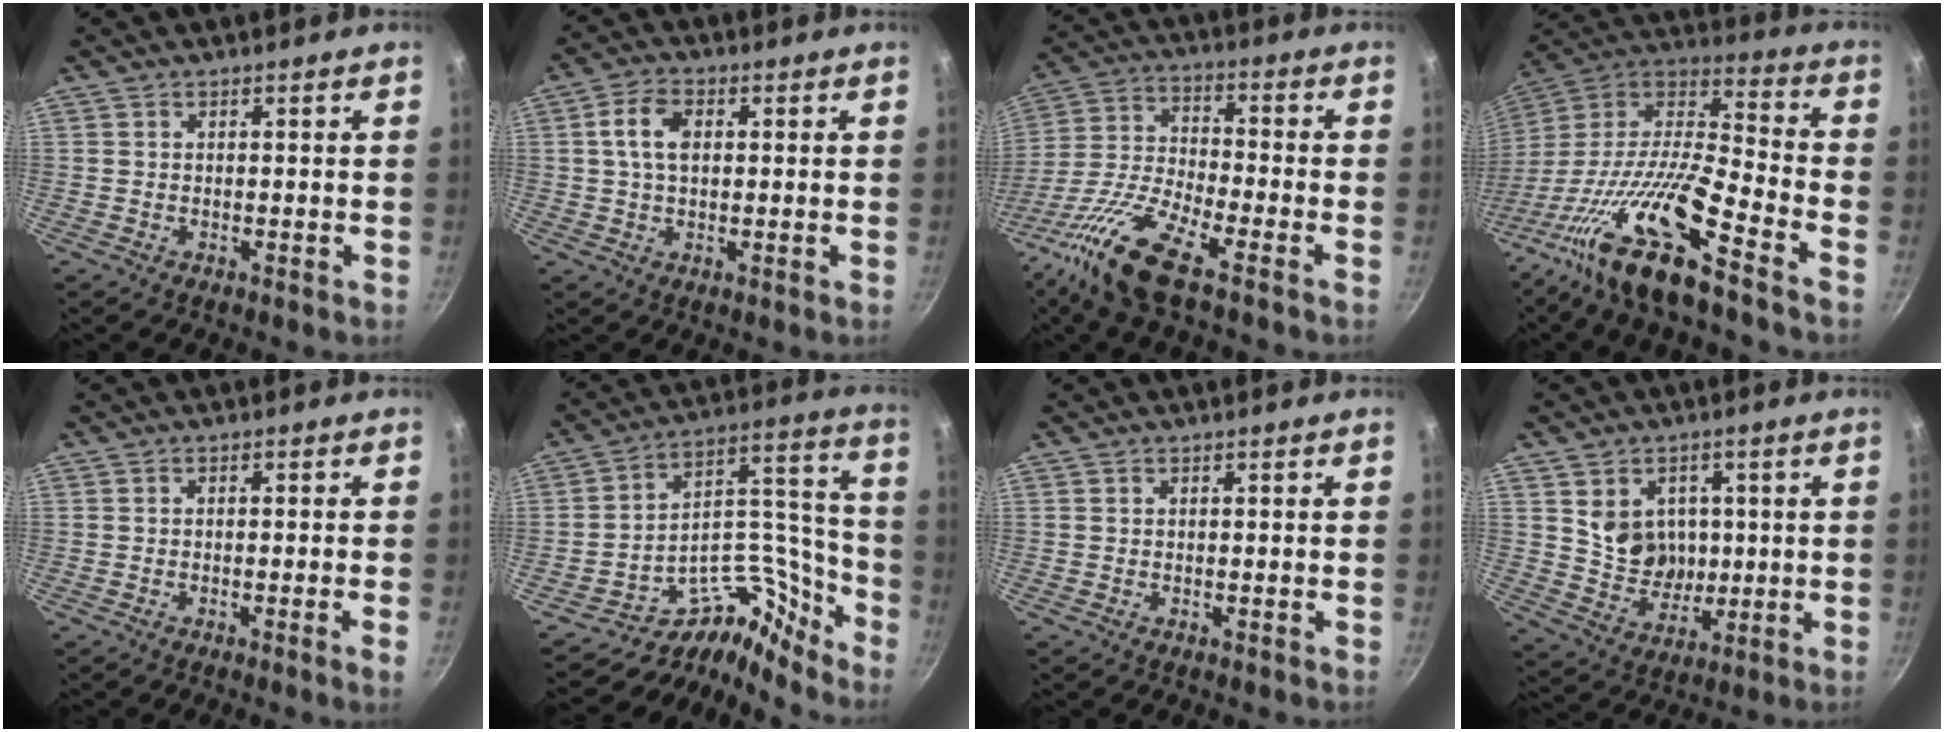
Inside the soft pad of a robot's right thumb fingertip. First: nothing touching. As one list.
[{"total": 6.1, "force": [1.1, 4.1, 4.5], "torque": [-0.076, 0.008, 0.016]}, {"total": 15.3, "force": [-9.1, 3.8, 11.7], "torque": [-0.229, 0.039, -0.193]}, {"total": 21.6, "force": [-13.0, 4.3, 16.7], "torque": [-0.286, 0.071, -0.262]}, {"total": 2.0, "force": [-0.8, -0.4, 1.8], "torque": [-0.035, 0.003, -0.012]}, {"total": 15.0, "force": [-12.7, 7.0, 4.1], "torque": [0.014, 0.154, -0.220]}, {"total": 0.0}, {"total": 9.4, "force": [1.8, 8.1, 4.3], "torque": [-0.040, -0.015, 0.043]}]